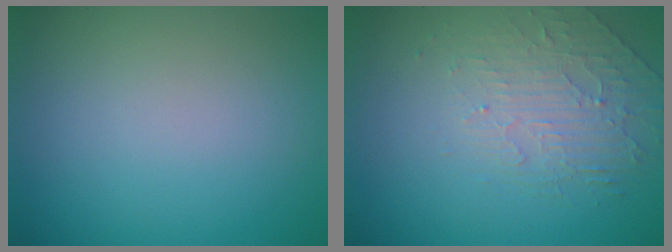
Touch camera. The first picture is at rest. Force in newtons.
{"total": 2.2, "press": 1.5, "slide": 1.7}